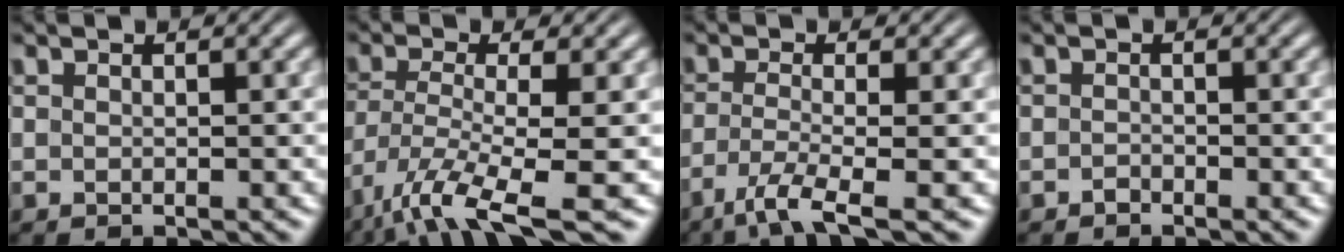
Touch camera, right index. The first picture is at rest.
{"total": 6.8, "force": [-3.5, 2.5, 5.3], "torque": [-0.119, -0.055, -0.031]}
{"total": 4.8, "force": [-3.1, 0.7, 3.6], "torque": [-0.078, -0.036, -0.034]}
{"total": 0.9, "force": [-0.8, -0.3, -0.2], "torque": [0.001, -0.012, -0.007]}